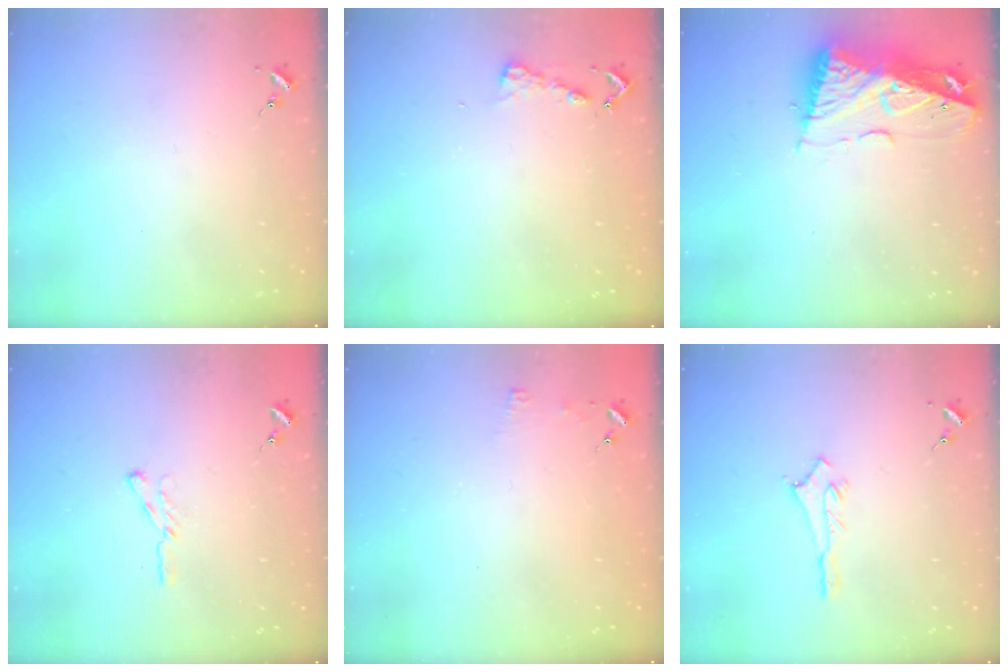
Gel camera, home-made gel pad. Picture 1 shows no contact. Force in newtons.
{"total": 4.6, "press": 4.6, "slide": 0.4}
{"total": 10.8, "press": 10.7, "slide": 1.0}
{"total": 4.4, "press": 4.4, "slide": 0.5}
{"total": 3.4, "press": 3.3, "slide": 0.3}
{"total": 2.9, "press": 2.8, "slide": 0.4}